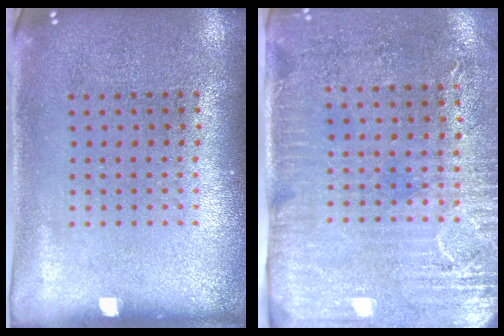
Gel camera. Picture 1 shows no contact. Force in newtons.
{"total": 3.0, "press": 2.5, "slide": 1.7}